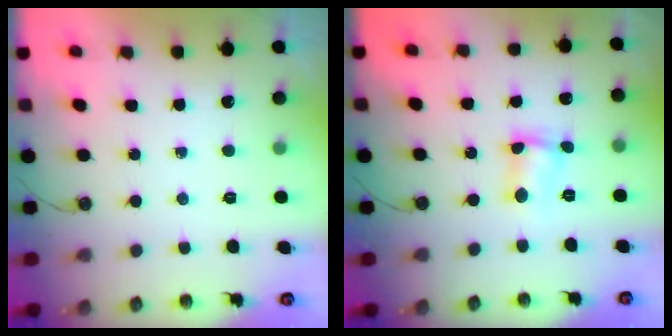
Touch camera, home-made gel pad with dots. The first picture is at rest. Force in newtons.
{"total": 4.2, "press": 3.5, "slide": 2.3}